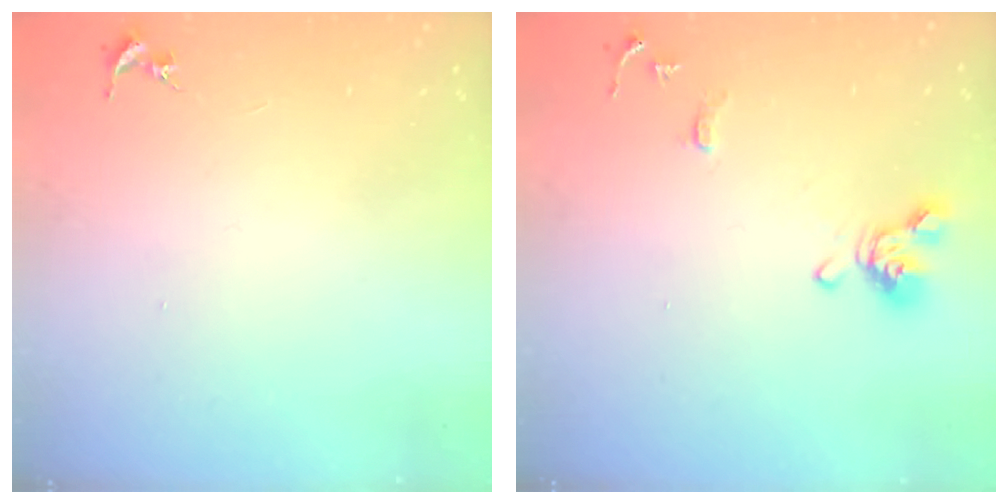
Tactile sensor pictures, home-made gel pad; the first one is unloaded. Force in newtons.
{"total": 11.3, "press": 11.2, "slide": 1.3}